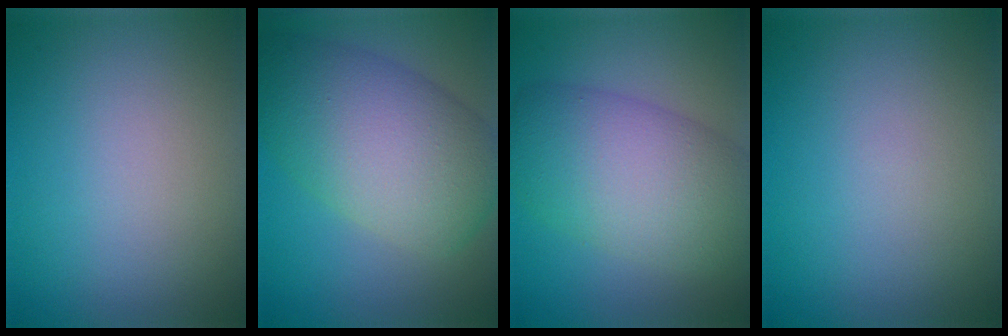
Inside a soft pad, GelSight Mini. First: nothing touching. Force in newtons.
{"total": 9.9, "press": 9.9, "slide": 0.4}
{"total": 9.1, "press": 9.1, "slide": 0.5}
{"total": 0.0}